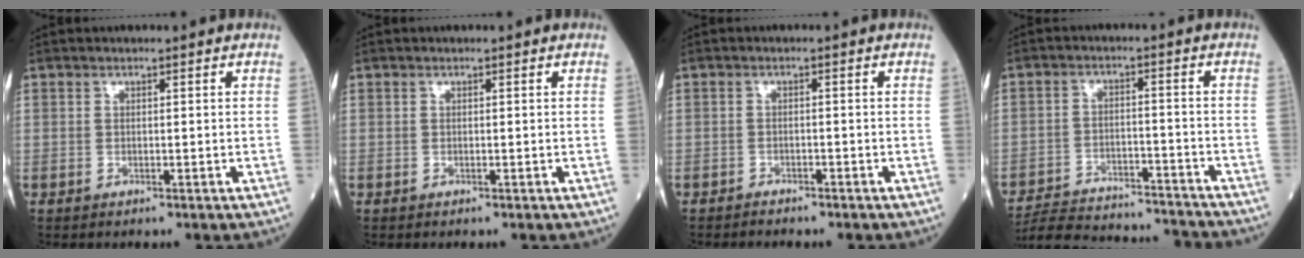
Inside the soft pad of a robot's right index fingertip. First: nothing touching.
{"total": 0.0}
{"total": 1.5, "force": [-1.4, 0.4, 0.3], "torque": [-0.006, -0.001, -0.020]}
{"total": 17.9, "force": [-17.2, 2.5, 4.5], "torque": [-0.099, -0.001, -0.248]}